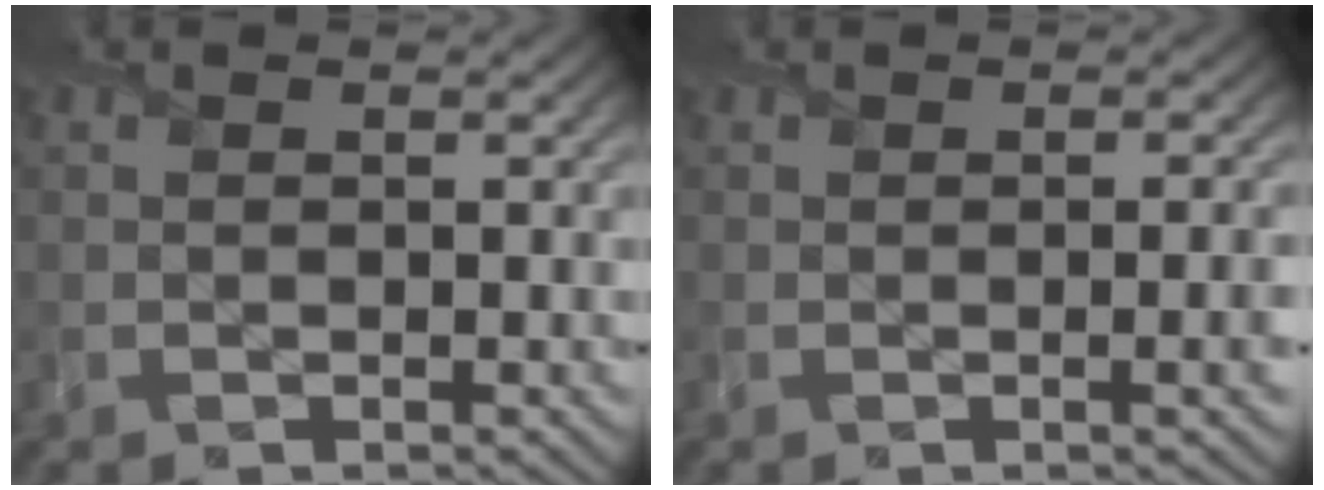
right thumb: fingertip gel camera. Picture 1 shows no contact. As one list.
[{"total": 2.0, "force": [-0.2, 0.4, 1.9], "torque": [-0.025, 0.000, -0.002]}]